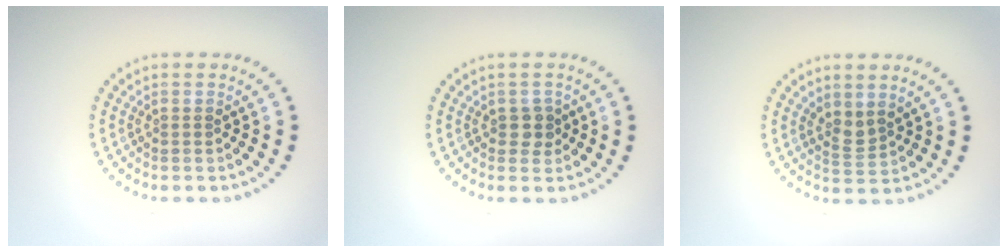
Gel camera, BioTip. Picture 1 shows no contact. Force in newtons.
{"total": 1.4, "press": 1.3, "slide": 0.5}
{"total": 1.9, "press": 1.5, "slide": 1.2}